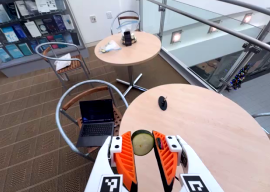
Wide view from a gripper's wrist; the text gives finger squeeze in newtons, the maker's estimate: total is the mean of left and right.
{"total": 8.0, "left": 7.4, "right": 8.5}